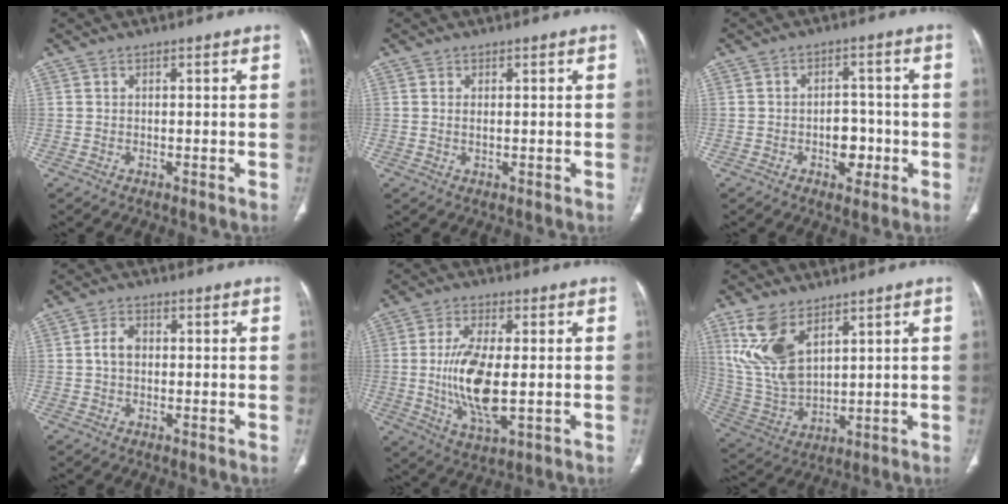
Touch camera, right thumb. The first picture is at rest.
{"total": 1.0, "force": [0.2, 0.5, 0.9], "torque": [-0.018, -0.002, 0.006]}
{"total": 5.6, "force": [-1.7, 3.8, 3.8], "torque": [-0.022, 0.015, -0.022]}
{"total": 3.3, "force": [0.1, 2.4, 2.3], "torque": [-0.043, 0.011, -0.003]}
{"total": 12.6, "force": [-0.6, 5.1, 11.6], "torque": [-0.229, -0.014, -0.005]}
{"total": 12.9, "force": [6.5, 6.6, 9.0], "torque": [-0.180, -0.024, 0.148]}